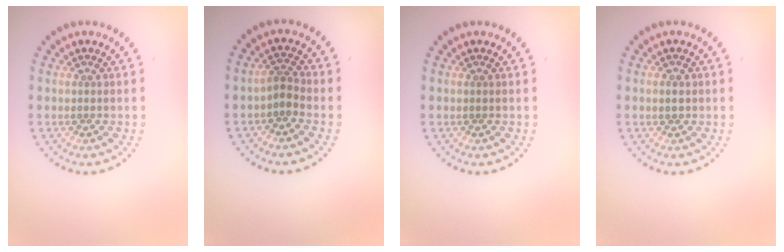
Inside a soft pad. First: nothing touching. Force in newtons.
{"total": 1.6, "press": 1.2, "slide": 1.0}
{"total": 0.0}
{"total": 1.0, "press": 1.0, "slide": 0.3}